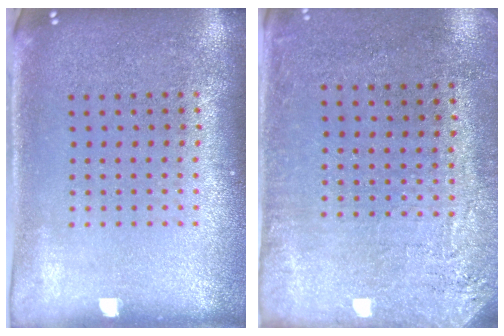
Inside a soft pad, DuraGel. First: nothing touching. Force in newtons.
{"total": 2.7, "press": 2.3, "slide": 1.4}